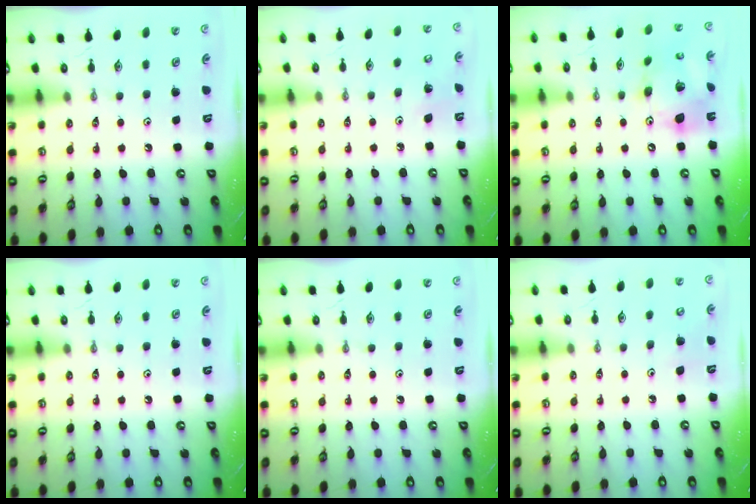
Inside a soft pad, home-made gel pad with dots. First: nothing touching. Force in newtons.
{"total": 3.2, "press": 3.2, "slide": 0.2}
{"total": 15.7, "press": 15.6, "slide": 1.9}
{"total": 0.0}
{"total": 0.0}
{"total": 5.3, "press": 5.1, "slide": 1.6}